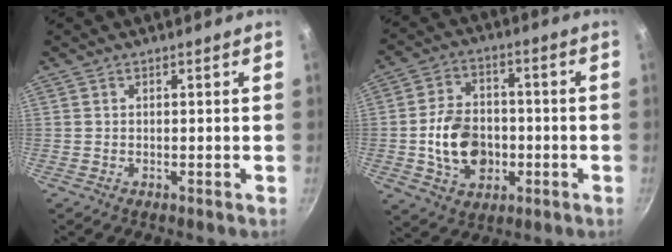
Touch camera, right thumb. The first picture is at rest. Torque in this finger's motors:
{"motor_torque": [-0.41, 0.95, 1.20, -0.12, 0.11]}